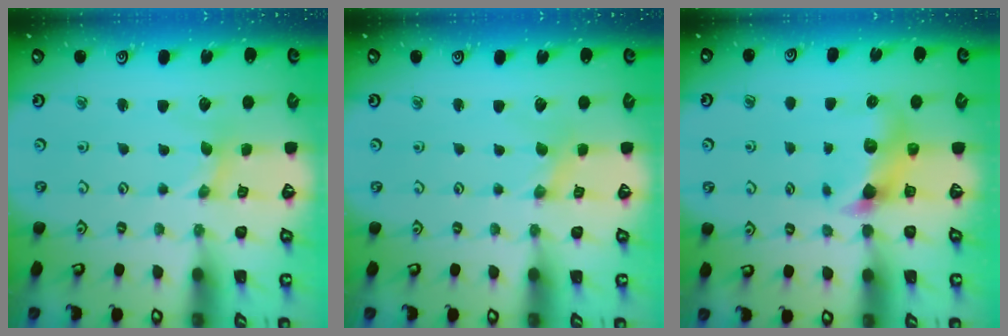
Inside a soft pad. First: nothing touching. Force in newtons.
{"total": 0.0}
{"total": 7.2, "press": 7.2, "slide": 0.4}